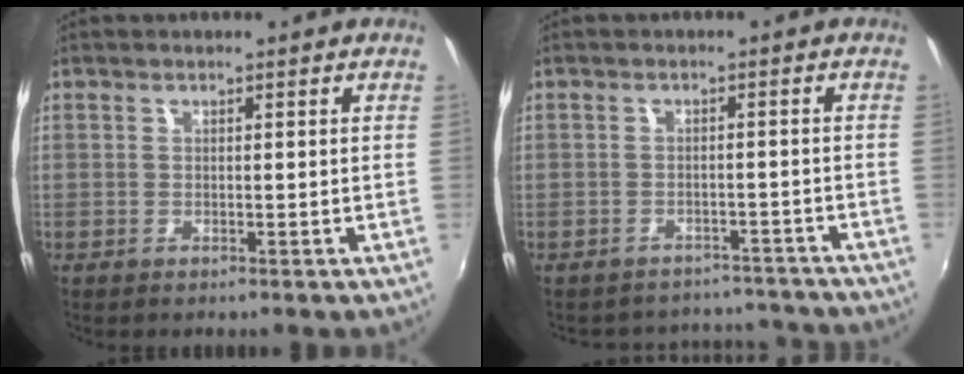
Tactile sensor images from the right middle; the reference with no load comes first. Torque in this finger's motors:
{"motor_torque": [0.50, -1.49, -0.38, -0.09]}